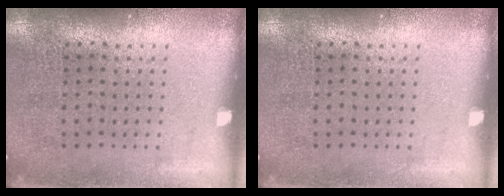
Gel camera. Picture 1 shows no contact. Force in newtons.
{"total": 0.0}